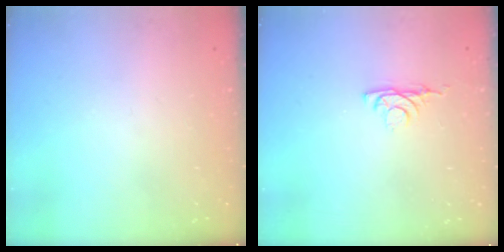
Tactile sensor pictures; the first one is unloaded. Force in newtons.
{"total": 3.4, "press": 3.3, "slide": 0.6}